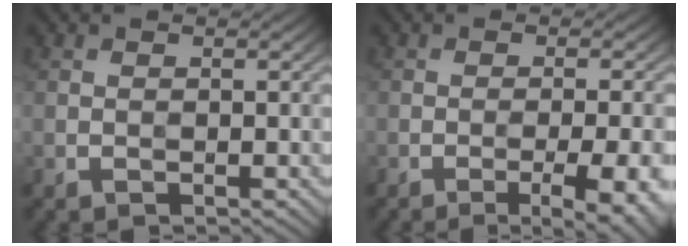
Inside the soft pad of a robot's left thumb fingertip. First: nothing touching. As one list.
[{"total": 6.8, "force": [-3.1, 1.5, 5.9], "torque": [-0.084, 0.001, -0.037]}]